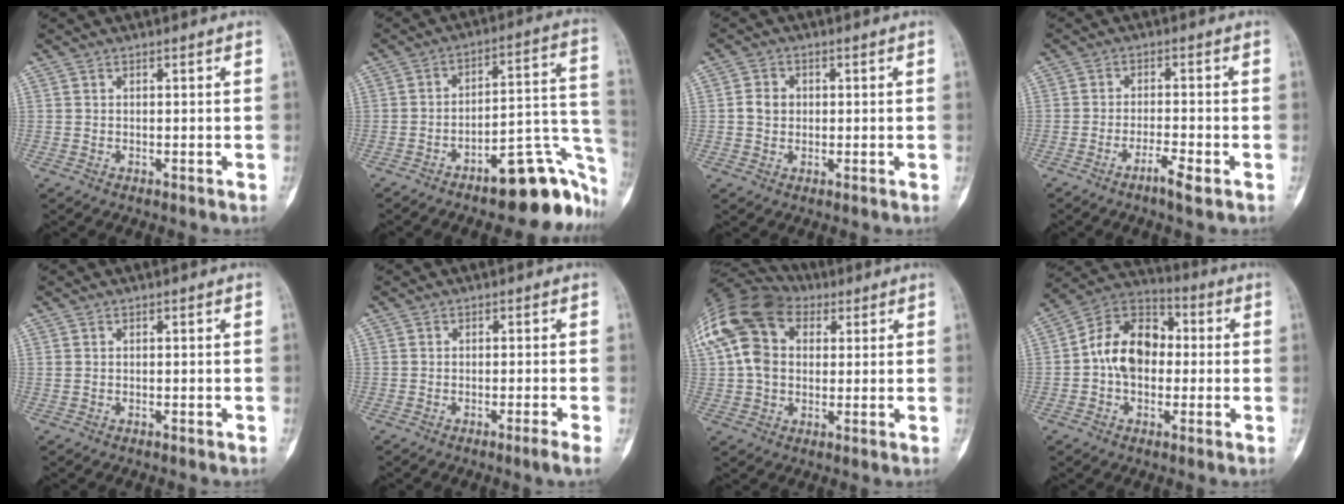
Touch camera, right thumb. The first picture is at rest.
{"total": 16.5, "force": [-10.2, 5.6, 11.8], "torque": [-0.068, 0.117, -0.140]}
{"total": 3.3, "force": [0.1, 2.9, 1.5], "torque": [-0.015, 0.006, -0.001]}
{"total": 3.9, "force": [-2.4, 0.4, 3.1], "torque": [-0.067, 0.014, -0.044]}
{"total": 0.0}
{"total": 2.0, "force": [-1.1, -0.7, 1.5], "torque": [-0.034, 0.001, -0.021]}
{"total": 16.6, "force": [5.1, 11.5, 10.8], "torque": [-0.216, 0.030, 0.086]}
{"total": 13.2, "force": [-0.2, 9.5, 9.1], "torque": [-0.125, 0.034, -0.018]}